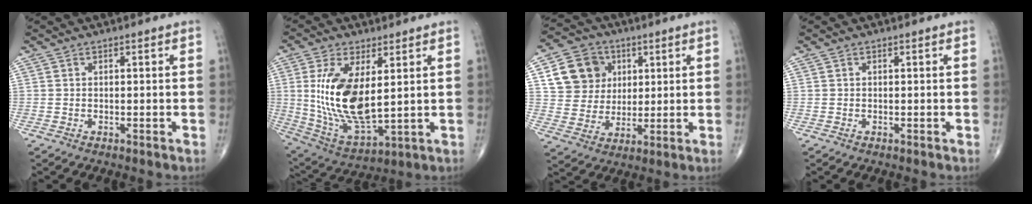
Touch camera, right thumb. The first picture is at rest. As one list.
[{"total": 16.7, "force": [2.7, 7.5, 14.6], "torque": [-0.287, -0.023, 0.069]}, {"total": 11.9, "force": [3.9, 10.4, 4.3], "torque": [-0.046, -0.003, 0.070]}, {"total": 0.0}]